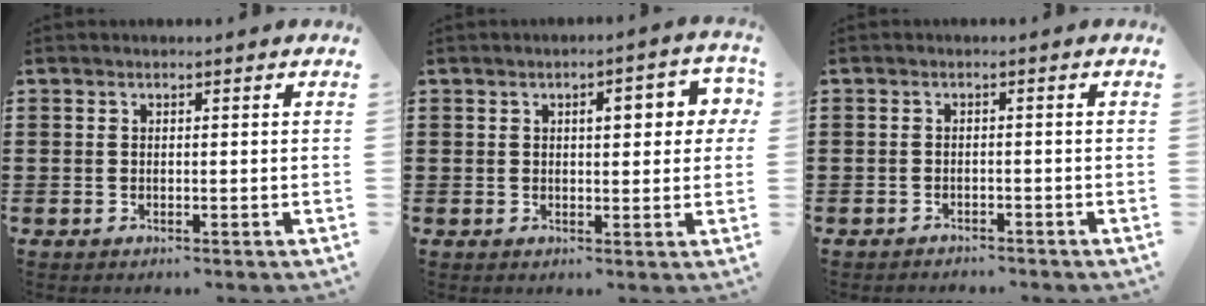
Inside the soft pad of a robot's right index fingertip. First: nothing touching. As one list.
[{"total": 4.5, "force": [1.0, 1.7, 4.1], "torque": [-0.056, 0.001, 0.008]}, {"total": 1.3, "force": [-1.3, 0.2, 0.0], "torque": [-0.005, 0.002, -0.027]}]